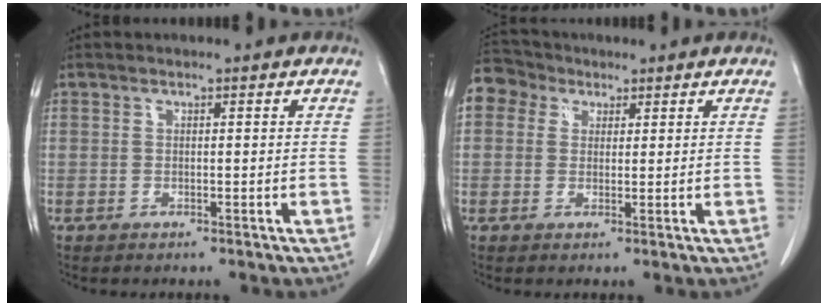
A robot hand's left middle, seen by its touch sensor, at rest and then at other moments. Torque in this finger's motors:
{"motor_torque": [0.69, -0.56, 0.33, 0.03]}